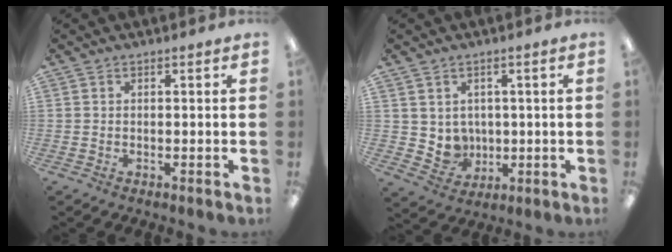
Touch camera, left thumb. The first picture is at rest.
{"total": 4.8, "force": [1.9, 4.4, 0.4], "torque": [-0.017, -0.013, 0.044]}